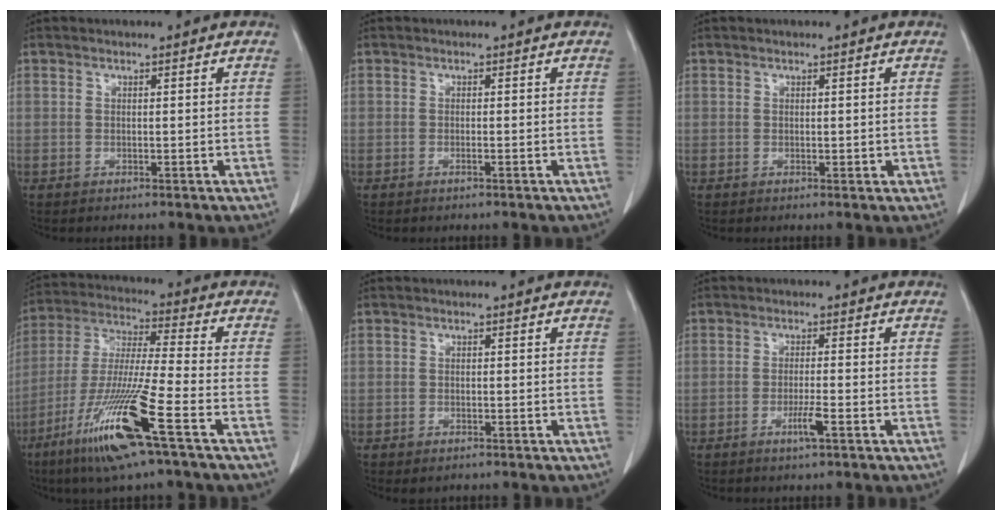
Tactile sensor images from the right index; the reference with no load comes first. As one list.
[{"total": 0.5, "force": [-0.3, -0.1, 0.4], "torque": [-0.009, 0.000, -0.004]}, {"total": 1.0, "force": [0.0, 0.7, 0.7], "torque": [-0.007, -0.001, 0.002]}, {"total": 16.2, "force": [-8.2, -0.4, 14.0], "torque": [-0.300, -0.039, -0.158]}, {"total": 1.2, "force": [-0.8, 0.6, 0.7], "torque": [-0.013, -0.002, -0.003]}, {"total": 3.0, "force": [-1.5, -0.2, 2.6], "torque": [-0.051, -0.005, -0.028]}]